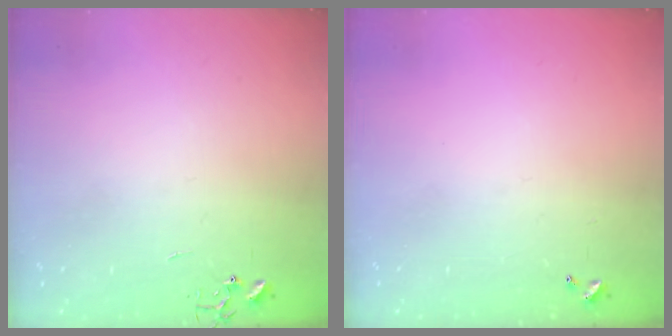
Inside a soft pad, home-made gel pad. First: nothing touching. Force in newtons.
{"total": 0.0}